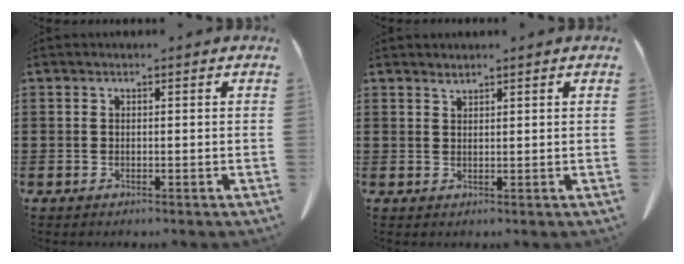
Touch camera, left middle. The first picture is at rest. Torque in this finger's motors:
{"motor_torque": [0.04, 0.05, -0.04, 0.00]}